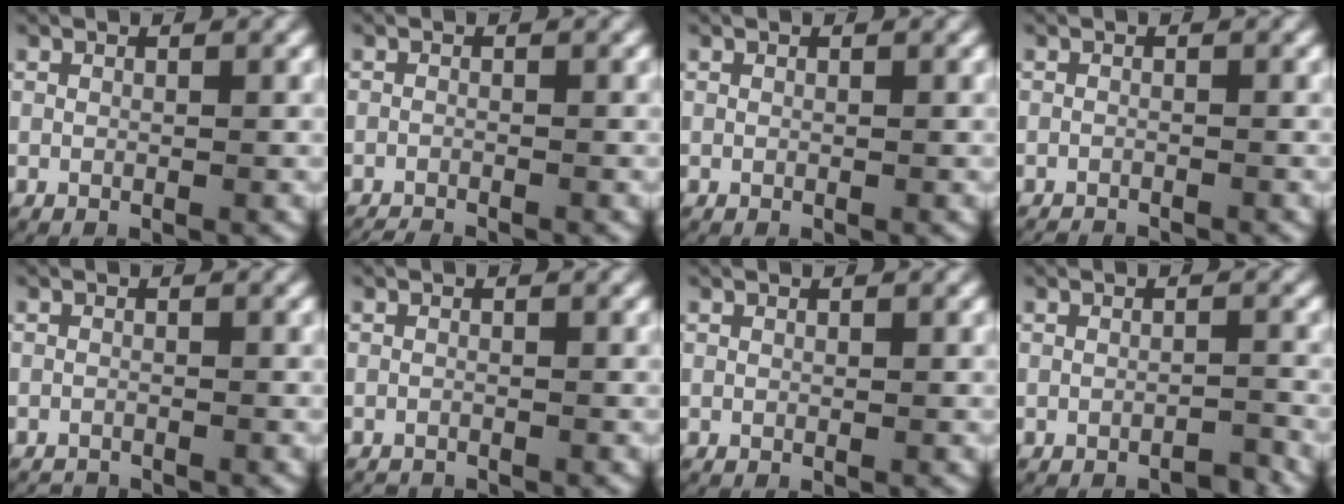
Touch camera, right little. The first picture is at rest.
{"total": 1.5, "force": [-1.5, 0.1, 0.1], "torque": [-0.008, -0.011, -0.022]}
{"total": 0.0}
{"total": 1.5, "force": [-1.5, 0.0, 0.0], "torque": [-0.007, -0.011, -0.020]}
{"total": 1.3, "force": [-1.3, -0.1, -0.1], "torque": [-0.003, -0.010, -0.019]}
{"total": 0.9, "force": [-0.9, -0.1, -0.1], "torque": [-0.003, -0.010, -0.012]}
{"total": 0.0}
{"total": 1.3, "force": [-1.3, 0.0, 0.1], "torque": [0.000, 0.001, -0.024]}